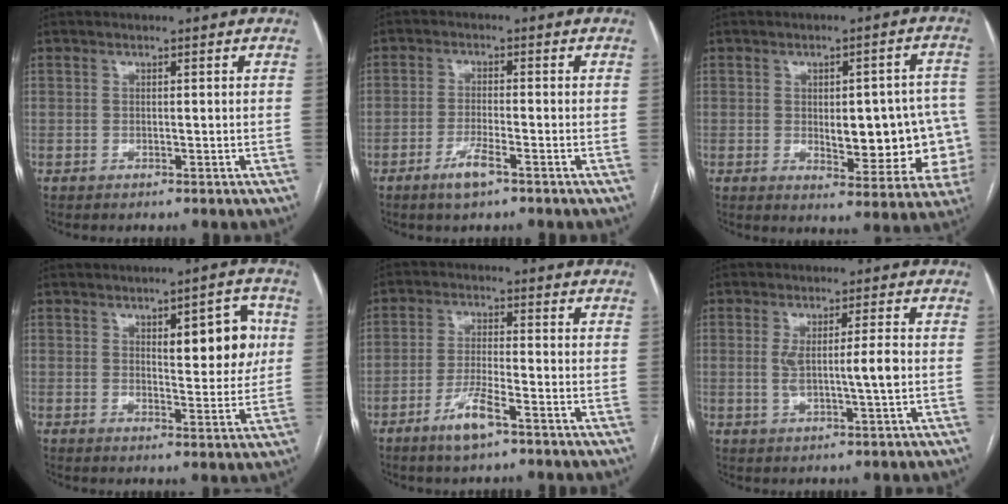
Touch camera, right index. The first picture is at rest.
{"total": 3.9, "force": [-2.4, 0.5, 3.0], "torque": [-0.062, -0.004, -0.046]}
{"total": 12.2, "force": [-1.0, 5.5, 10.9], "torque": [-0.120, 0.014, 0.001]}
{"total": 8.3, "force": [2.4, 2.7, 7.5], "torque": [-0.095, 0.012, 0.034]}
{"total": 5.6, "force": [-3.5, 0.7, 4.3], "torque": [-0.088, -0.006, -0.065]}
{"total": 5.3, "force": [0.0, 0.1, 5.3], "torque": [-0.095, 0.000, 0.003]}